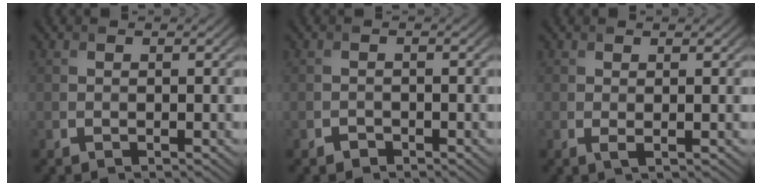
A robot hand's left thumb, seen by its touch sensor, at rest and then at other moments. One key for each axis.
{"total": 0.9, "fx": -0.8, "fy": 0.5, "fz": 0.2, "tx": -0.001, "ty": -0.001, "tz": -0.015}
{"total": 0.8, "fx": 0.2, "fy": 0.2, "fz": 0.8, "tx": -0.017, "ty": -0.001, "tz": 0.003}